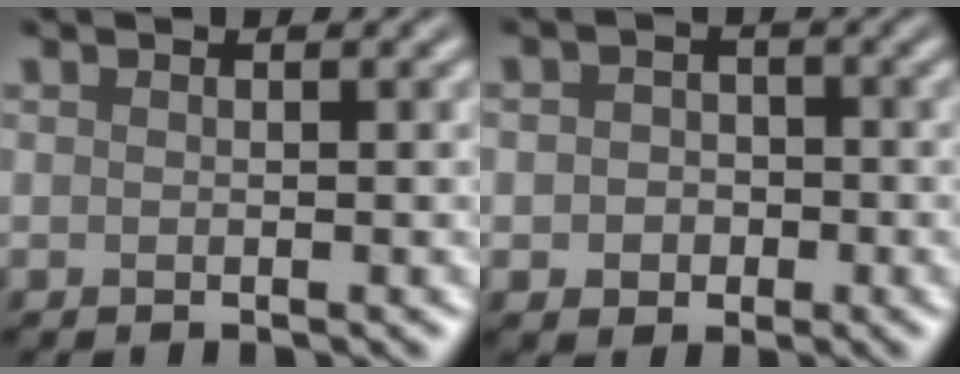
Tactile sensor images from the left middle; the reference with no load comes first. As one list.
[{"total": 2.7, "force": [-0.4, 2.4, 1.2], "torque": [-0.002, -0.004, -0.018]}]